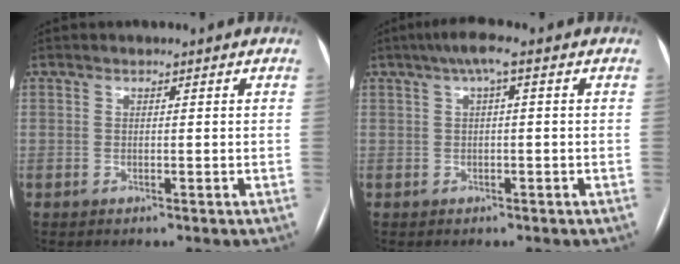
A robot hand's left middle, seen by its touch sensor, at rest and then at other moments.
{"total": 3.4, "force": [1.2, 0.3, 3.1], "torque": [-0.054, 0.021, 0.022]}